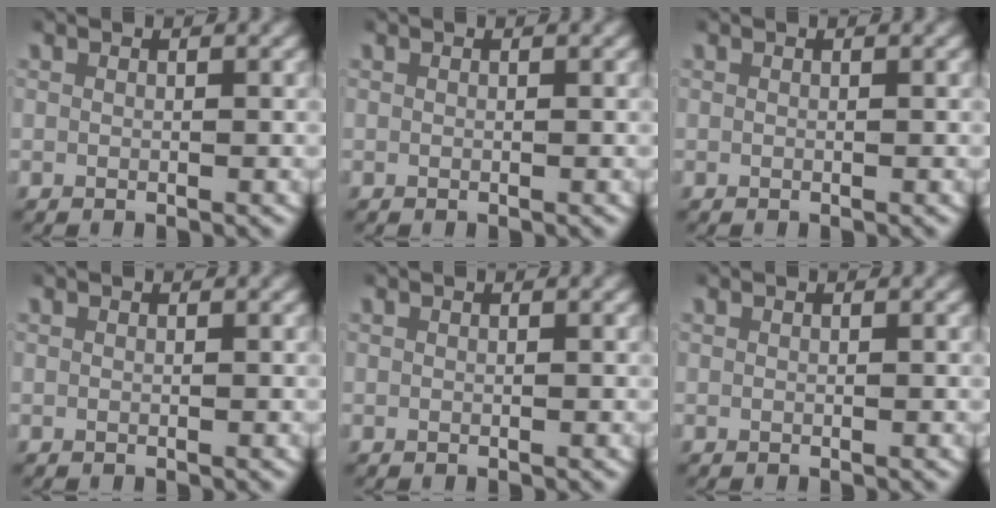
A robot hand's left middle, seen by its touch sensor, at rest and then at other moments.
{"total": 0.0}
{"total": 0.0}
{"total": 0.0}
{"total": 0.0}
{"total": 0.0}